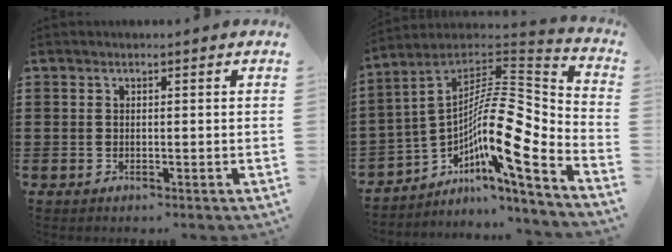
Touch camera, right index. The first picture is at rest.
{"total": 13.9, "force": [-2.9, 3.4, 13.2], "torque": [-0.231, -0.037, -0.069]}